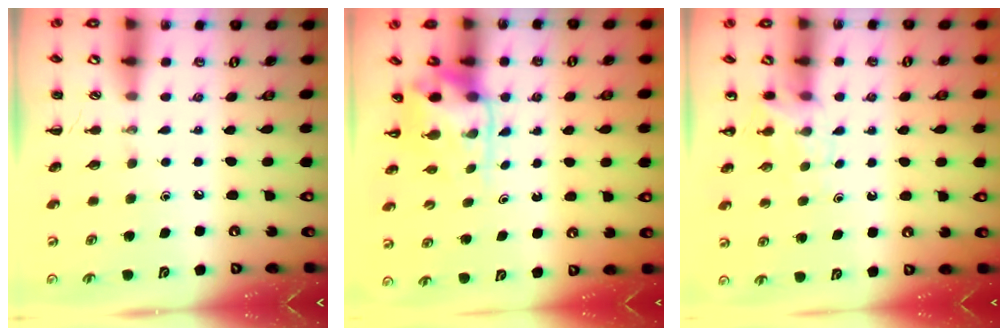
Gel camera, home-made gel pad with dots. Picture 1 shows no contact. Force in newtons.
{"total": 3.8, "press": 3.7, "slide": 0.7}
{"total": 3.6, "press": 3.4, "slide": 1.2}